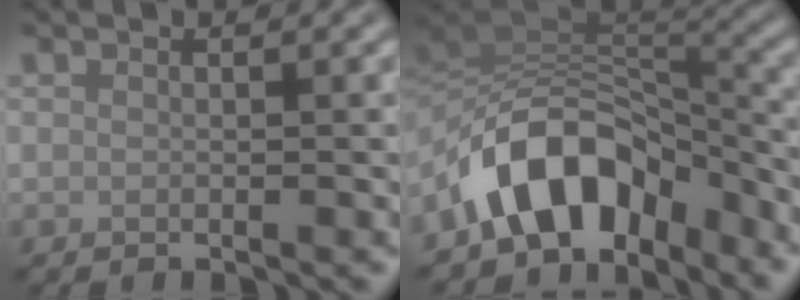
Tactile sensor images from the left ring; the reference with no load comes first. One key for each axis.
{"total": 9.8, "fx": -6.3, "fy": 5.3, "fz": 5.4, "tx": -0.069, "ty": 0.012, "tz": -0.119}